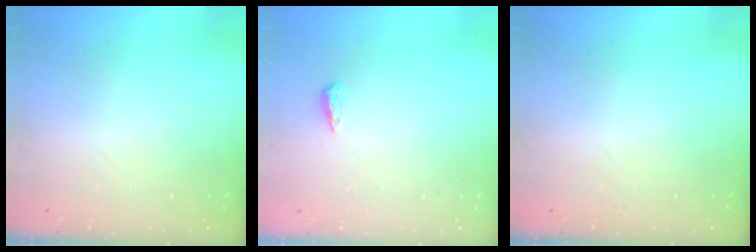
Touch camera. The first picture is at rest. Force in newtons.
{"total": 6.1, "press": 6.0, "slide": 1.0}
{"total": 0.0}